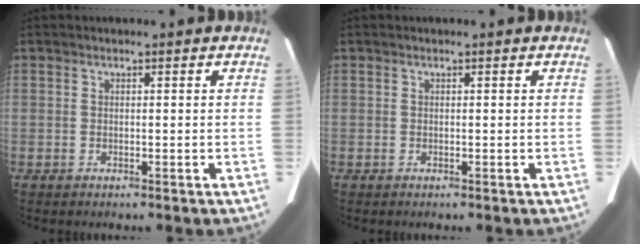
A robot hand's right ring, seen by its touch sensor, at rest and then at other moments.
{"total": 0.0}